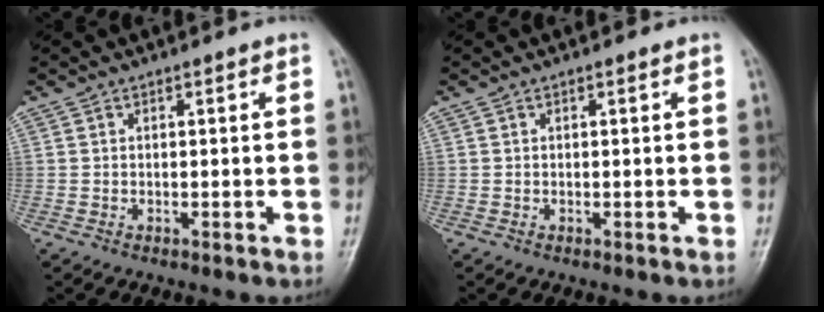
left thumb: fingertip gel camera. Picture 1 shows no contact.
{"total": 0.0}